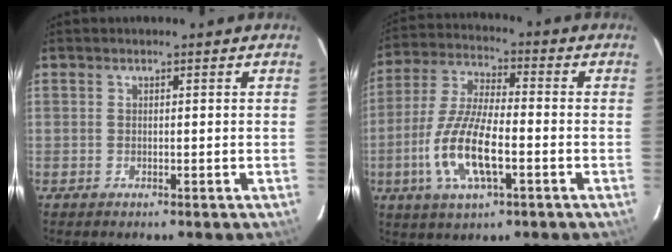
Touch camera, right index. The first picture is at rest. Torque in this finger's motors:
{"motor_torque": [0.48, -0.29, 0.75, 0.21]}